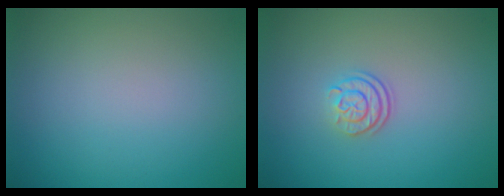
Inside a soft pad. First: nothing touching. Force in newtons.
{"total": 2.4, "press": 1.8, "slide": 1.6}